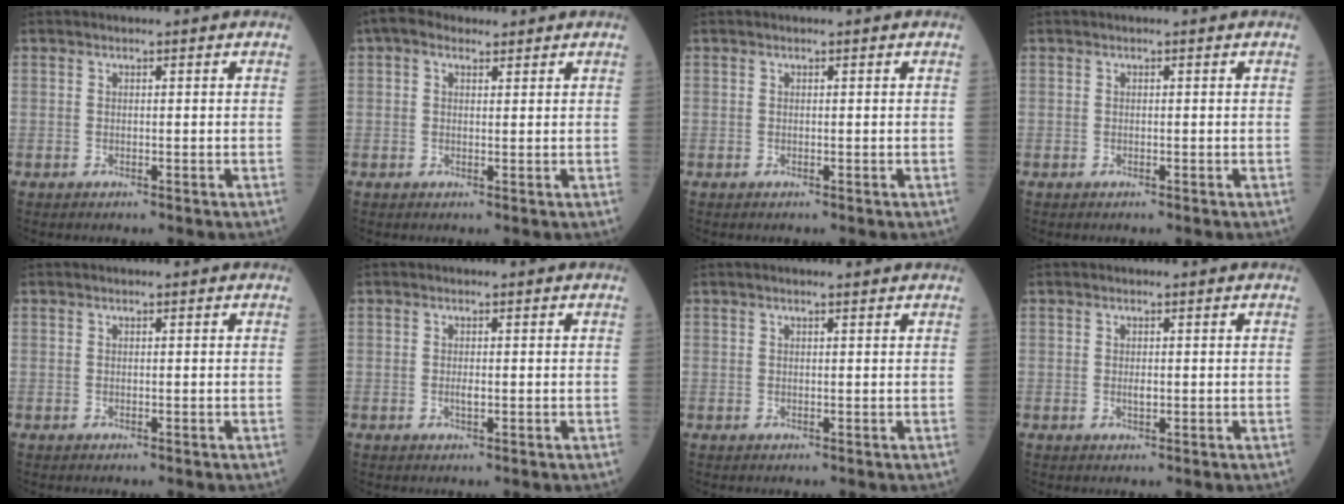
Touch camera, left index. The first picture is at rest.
{"total": 3.2, "force": [2.1, 1.9, 1.7], "torque": [-0.041, 0.030, 0.037]}
{"total": 0.0}
{"total": 0.0}
{"total": 0.0}
{"total": 0.9, "force": [-0.1, 0.3, 0.8], "torque": [-0.019, -0.002, 0.000]}
{"total": 2.0, "force": [1.8, -0.1, 0.9], "torque": [-0.014, 0.013, 0.024]}
{"total": 0.9, "force": [0.1, 0.4, 0.8], "torque": [-0.018, -0.003, 0.003]}